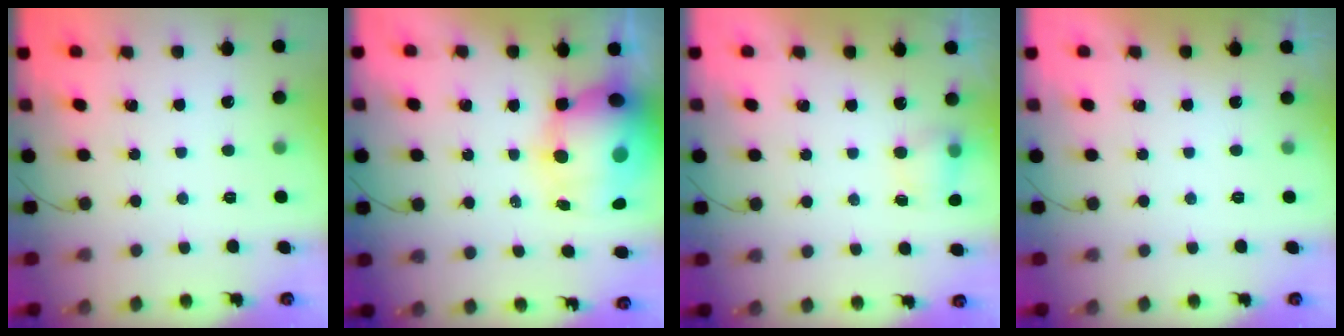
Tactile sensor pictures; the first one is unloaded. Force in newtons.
{"total": 19.4, "press": 18.9, "slide": 4.6}
{"total": 5.7, "press": 5.6, "slide": 1.1}
{"total": 0.0}